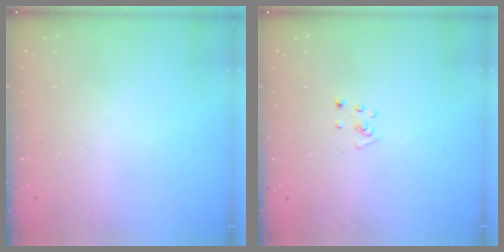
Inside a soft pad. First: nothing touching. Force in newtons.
{"total": 2.2, "press": 2.2, "slide": 0.2}